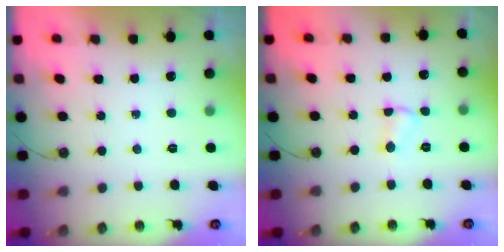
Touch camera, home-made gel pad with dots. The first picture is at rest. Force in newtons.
{"total": 2.9, "press": 2.9, "slide": 0.5}